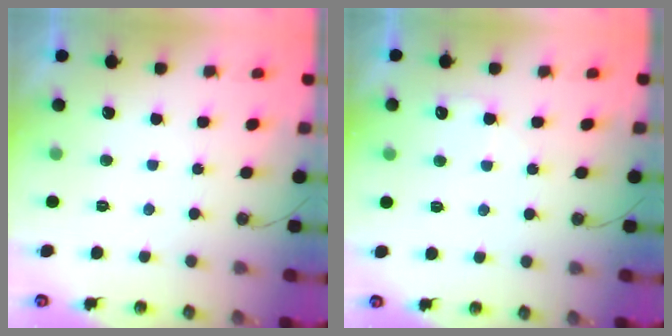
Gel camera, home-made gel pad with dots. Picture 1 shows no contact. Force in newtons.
{"total": 4.5, "press": 4.4, "slide": 0.6}